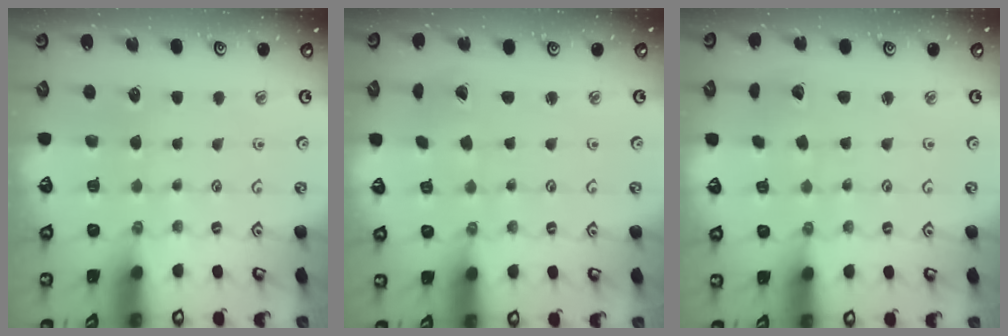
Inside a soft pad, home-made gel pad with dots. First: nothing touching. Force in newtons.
{"total": 0.8, "press": 0.8, "slide": 0.0}
{"total": 2.4, "press": 2.4, "slide": 0.1}